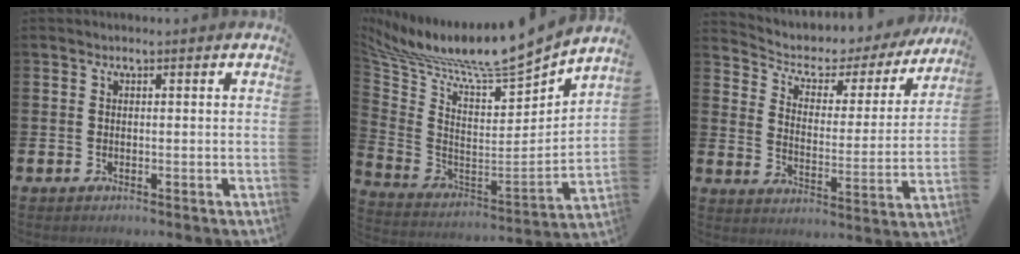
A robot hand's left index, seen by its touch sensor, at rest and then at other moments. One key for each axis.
{"total": 10.0, "fx": 9.2, "fy": 0.5, "fz": 3.9, "tx": -0.110, "ty": -0.075, "tz": 0.147}
{"total": 4.5, "fx": 3.7, "fy": 2.2, "fz": 1.2, "tx": -0.053, "ty": -0.032, "tz": 0.054}